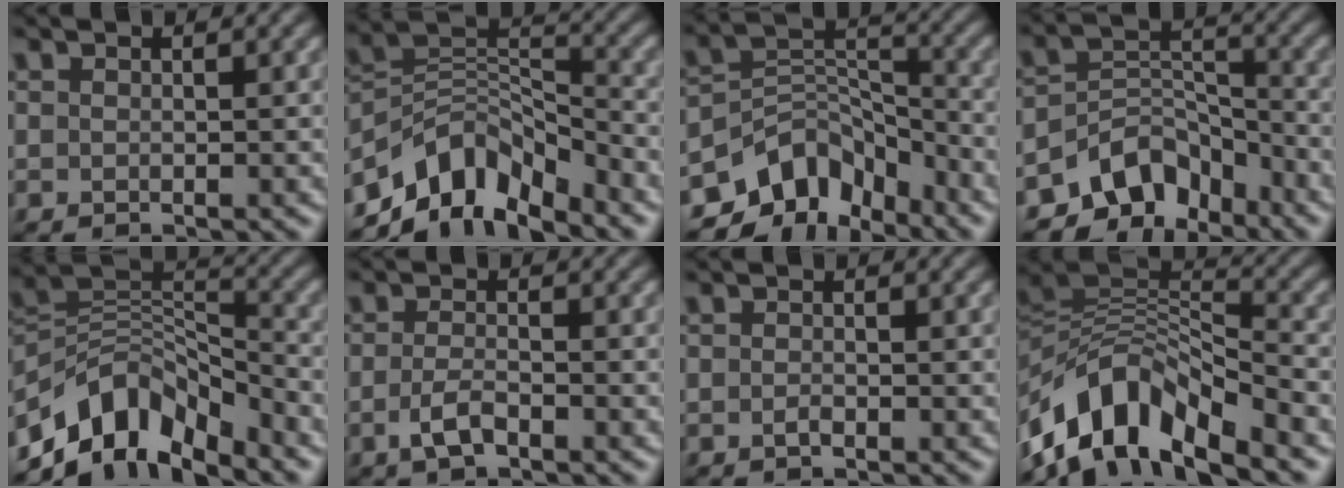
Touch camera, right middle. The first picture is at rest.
{"total": 8.2, "force": [-6.1, 3.9, 3.8], "torque": [-0.048, -0.003, -0.123]}
{"total": 7.2, "force": [-5.5, 4.1, 2.4], "torque": [-0.019, -0.002, -0.111]}
{"total": 6.4, "force": [-5.0, 3.4, 2.2], "torque": [-0.021, 0.000, -0.100]}
{"total": 9.1, "force": [-6.5, 4.4, 4.6], "torque": [-0.062, 0.000, -0.132]}
{"total": 2.2, "force": [-1.2, 0.8, 1.7], "torque": [-0.039, 0.001, -0.027]}
{"total": 0.7, "force": [-0.4, 0.2, 0.5], "torque": [-0.013, 0.000, -0.008]}
{"total": 10.1, "force": [-6.2, 4.4, 6.6], "torque": [-0.110, 0.010, -0.123]}